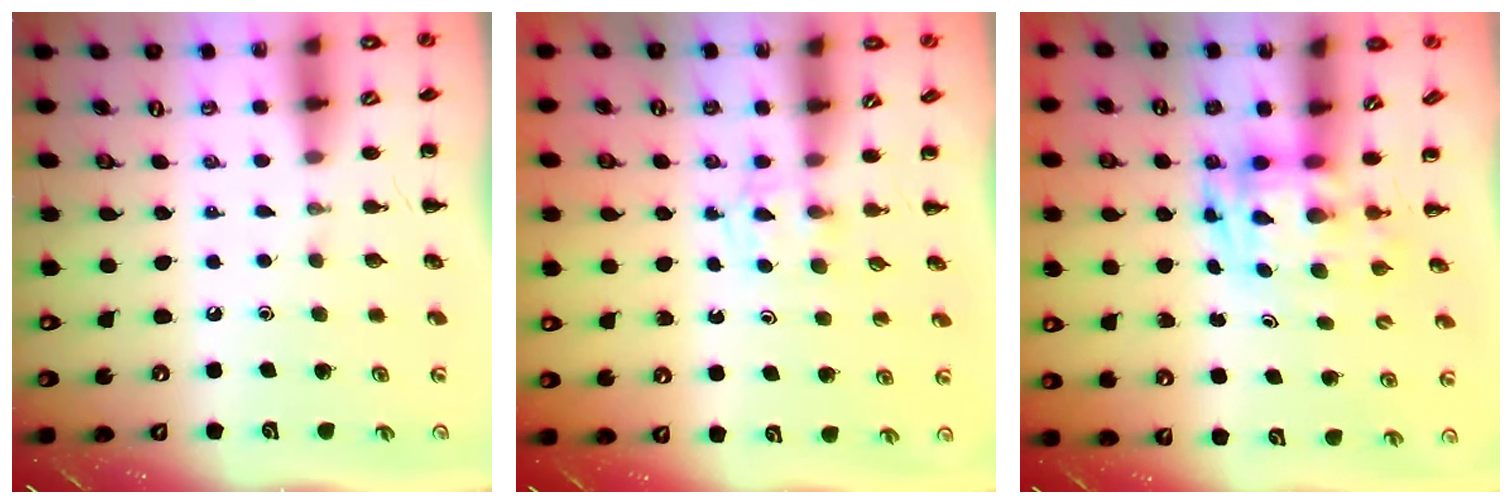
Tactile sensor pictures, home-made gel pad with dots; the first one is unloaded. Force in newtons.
{"total": 2.4, "press": 2.1, "slide": 1.1}
{"total": 3.6, "press": 3.5, "slide": 0.7}